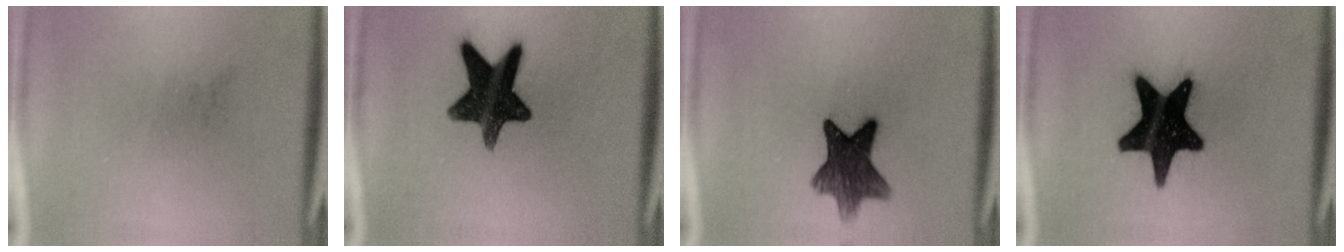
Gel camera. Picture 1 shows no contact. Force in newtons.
{"total": 14.2}
{"total": 9.3}
{"total": 19.5}